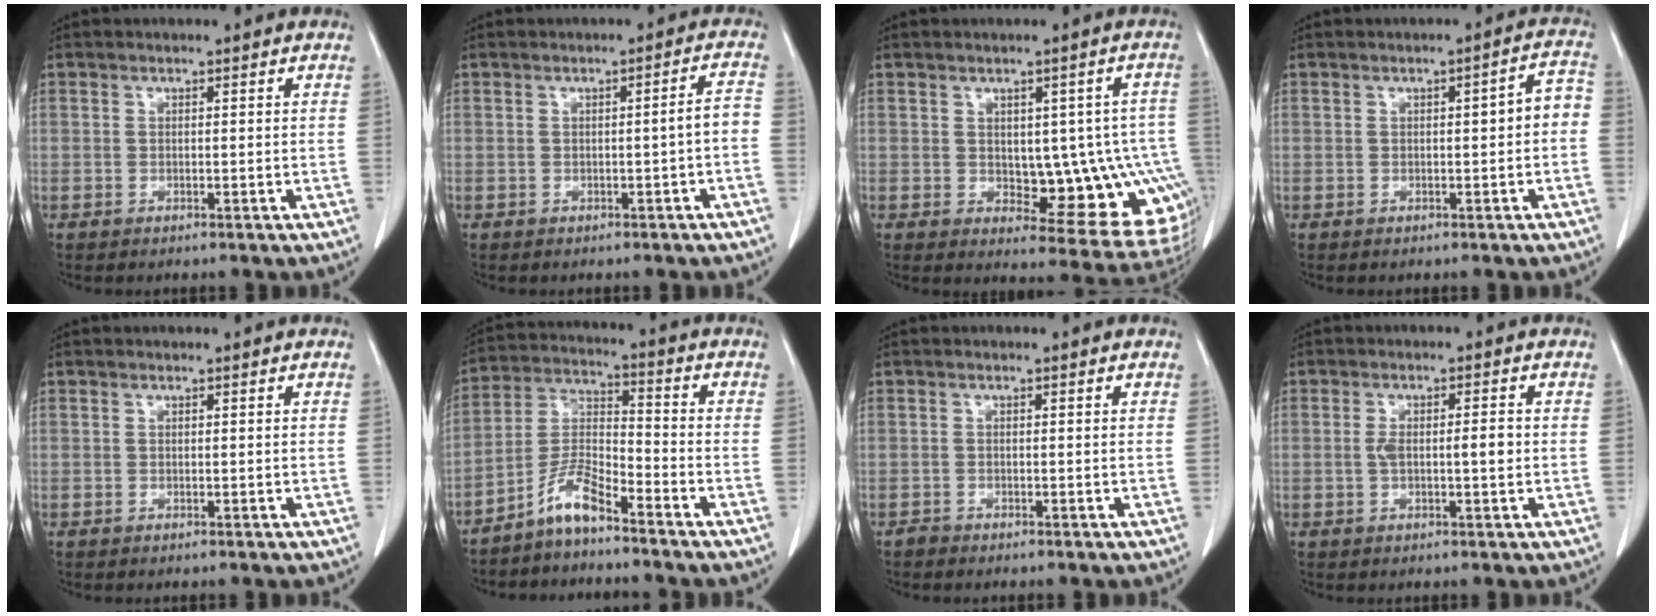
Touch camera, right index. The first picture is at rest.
{"total": 2.8, "force": [-0.9, 0.0, 2.6], "torque": [-0.030, 0.007, -0.015]}
{"total": 12.5, "force": [-1.0, 5.2, 11.4], "torque": [-0.102, 0.015, 0.008]}
{"total": 3.7, "force": [-0.3, 0.8, 3.6], "torque": [-0.041, 0.017, -0.007]}
{"total": 0.0}
{"total": 7.0, "force": [-5.4, 1.2, 4.2], "torque": [-0.096, 0.001, -0.112]}
{"total": 0.6, "force": [-0.6, 0.2, 0.0], "torque": [0.001, -0.001, -0.014]}
{"total": 3.9, "force": [-0.1, 1.1, 3.8], "torque": [-0.074, 0.009, 0.003]}